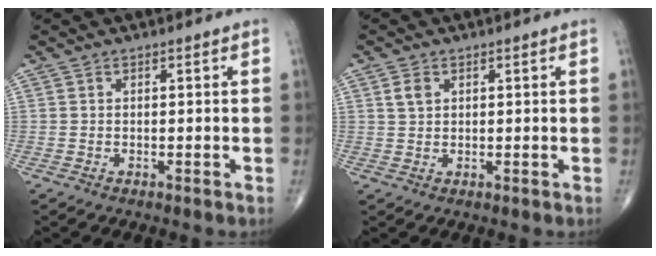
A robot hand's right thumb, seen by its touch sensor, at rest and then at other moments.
{"total": 2.3, "force": [1.0, 1.6, 1.4], "torque": [-0.023, 0.000, 0.020]}